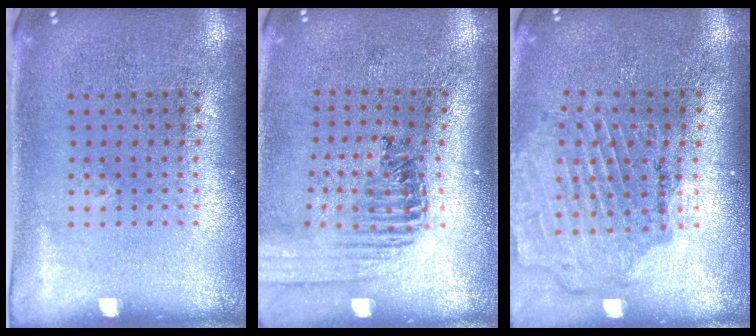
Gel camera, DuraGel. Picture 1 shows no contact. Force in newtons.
{"total": 1.3, "press": 1.3, "slide": 0.1}
{"total": 1.6, "press": 1.6, "slide": 0.0}